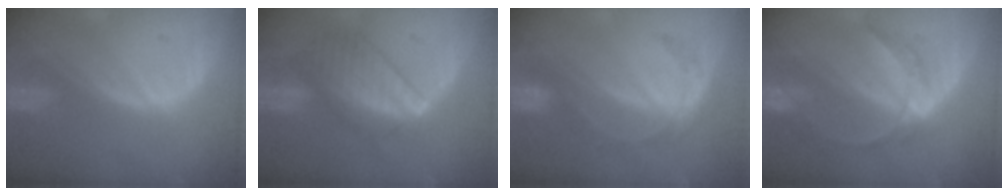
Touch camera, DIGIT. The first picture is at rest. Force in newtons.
{"total": 7.4, "press": 7.4, "slide": 0.1}
{"total": 5.7, "press": 4.9, "slide": 2.9}
{"total": 6.5, "press": 5.6, "slide": 3.4}